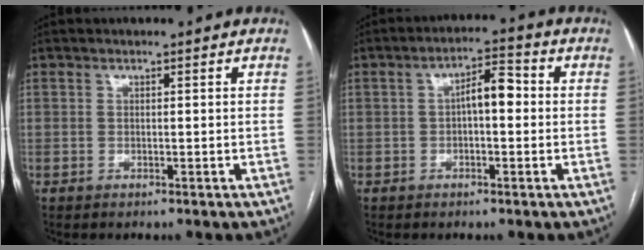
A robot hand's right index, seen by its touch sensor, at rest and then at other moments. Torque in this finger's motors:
{"motor_torque": [0.86, 0.00, 0.33, 0.10]}